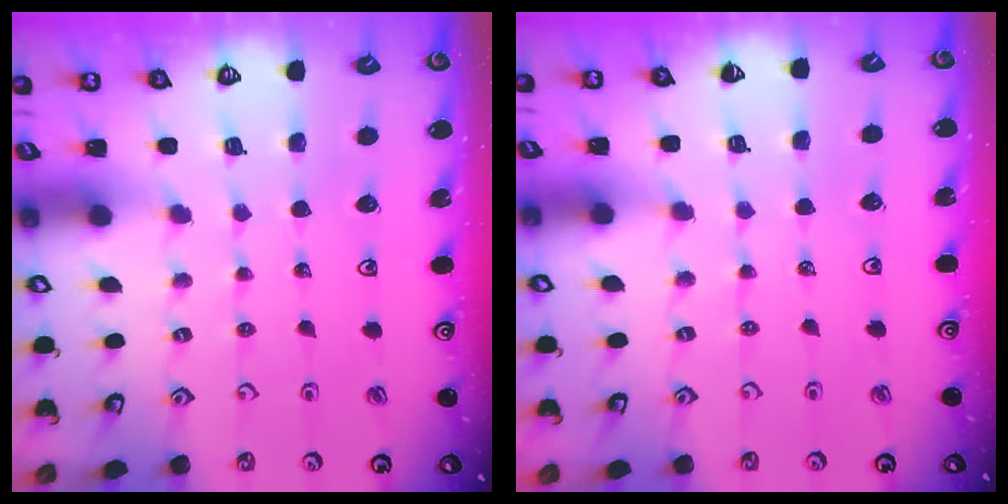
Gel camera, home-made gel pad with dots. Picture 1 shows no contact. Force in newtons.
{"total": 2.0, "press": 2.0, "slide": 0.3}